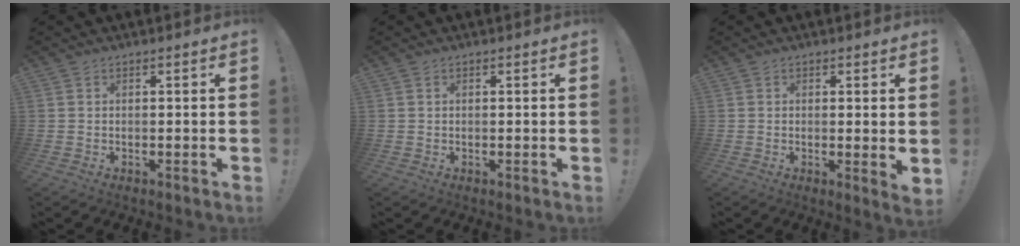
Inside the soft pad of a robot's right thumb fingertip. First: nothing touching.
{"total": 0.0}
{"total": 2.6, "force": [0.8, 0.5, 2.4], "torque": [-0.020, -0.010, 0.013]}